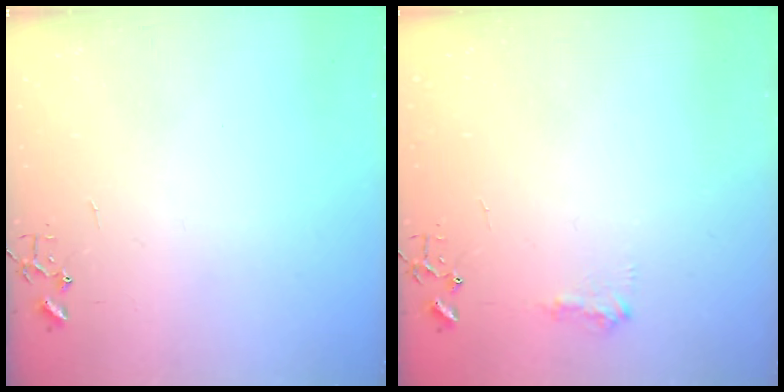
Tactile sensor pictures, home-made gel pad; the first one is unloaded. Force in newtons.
{"total": 7.9, "press": 7.9, "slide": 0.6}